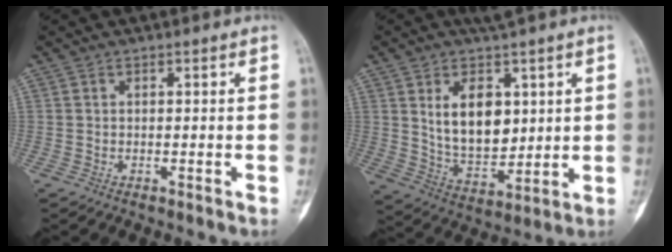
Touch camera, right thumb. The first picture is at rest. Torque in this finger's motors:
{"motor_torque": [0.18, 1.03, 0.33, 0.28, 0.06]}